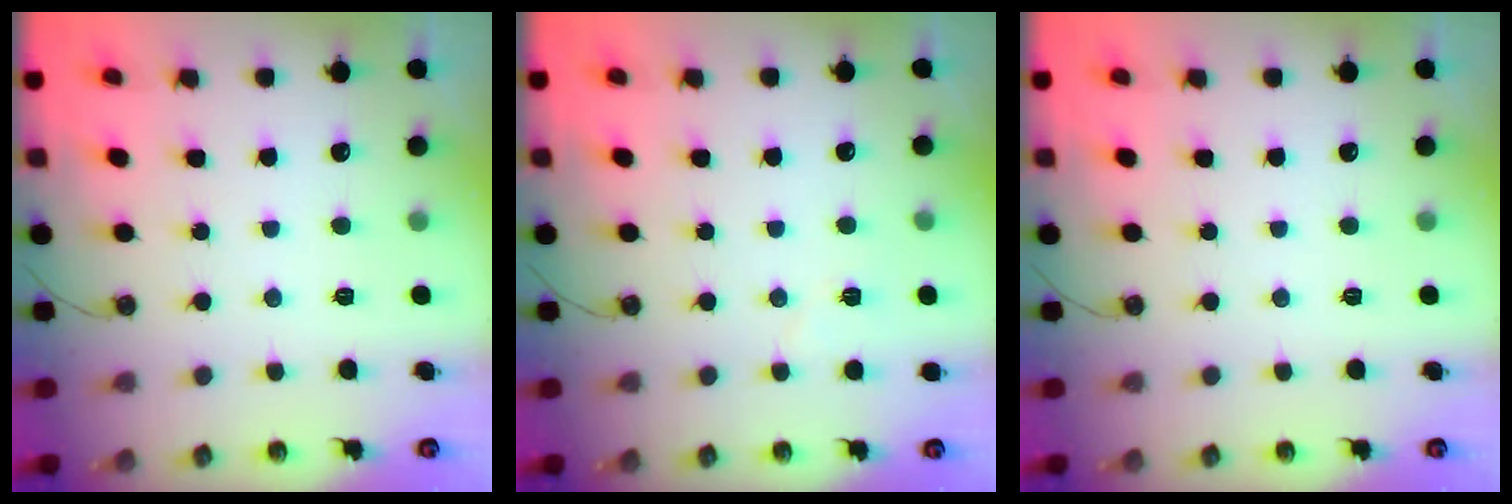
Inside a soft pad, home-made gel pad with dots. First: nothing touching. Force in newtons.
{"total": 4.4, "press": 3.8, "slide": 2.2}
{"total": 0.0}